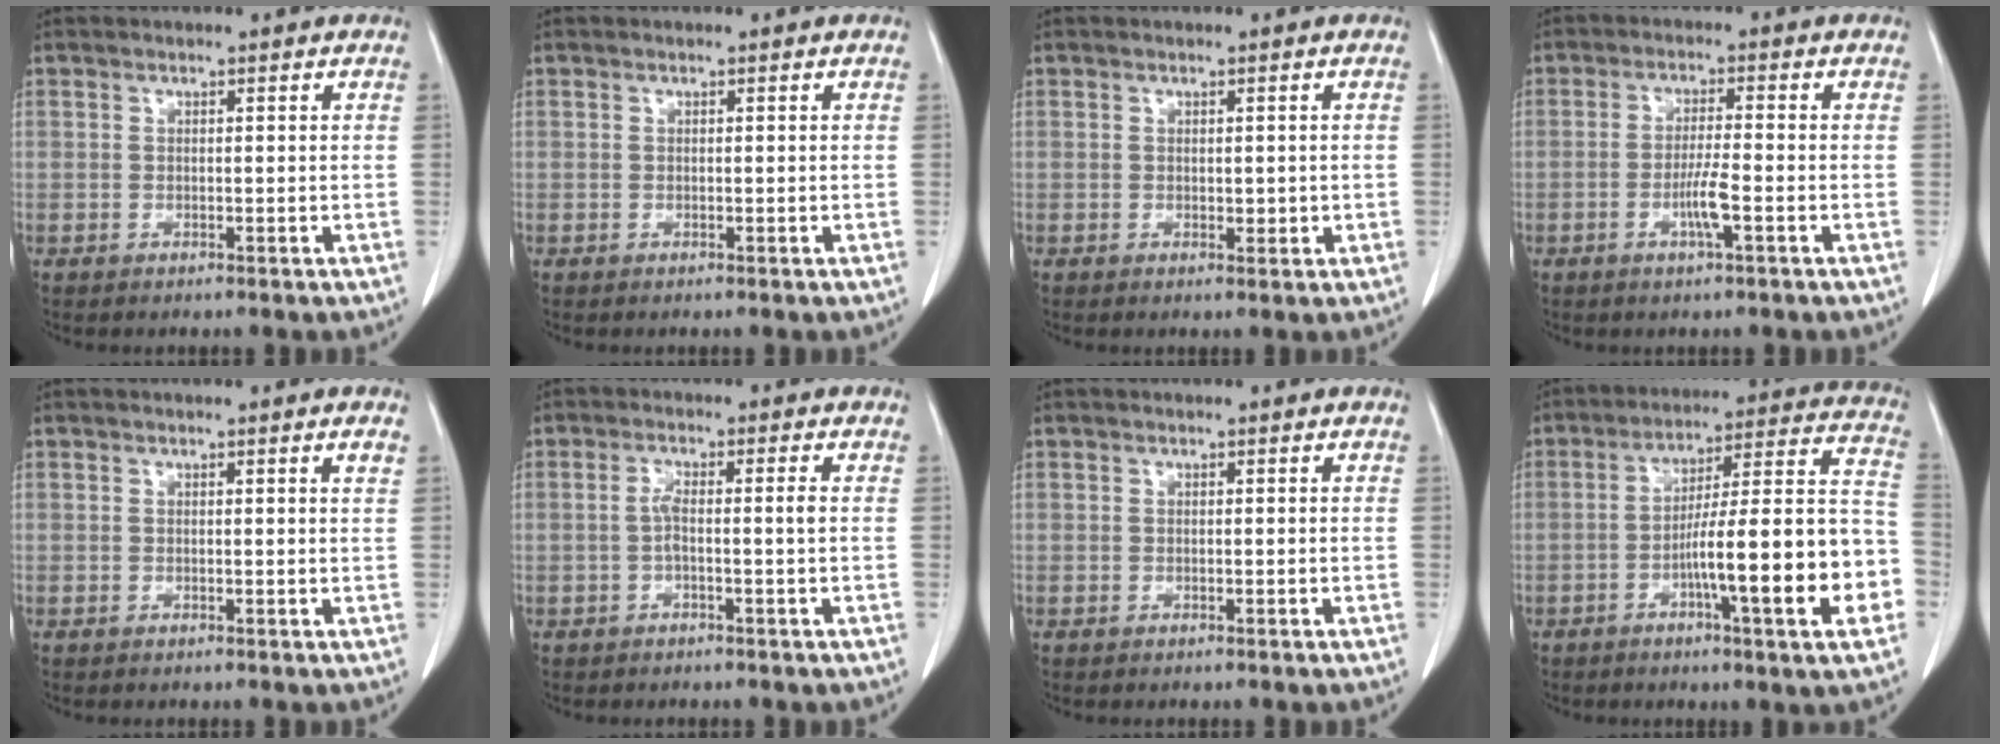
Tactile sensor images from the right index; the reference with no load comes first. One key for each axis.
{"total": 0.0}
{"total": 1.4, "fx": 0.0, "fy": 0.9, "fz": 1.2, "tx": -0.013, "ty": -0.002, "tz": 0.003}
{"total": 4.2, "fx": -1.5, "fy": 0.0, "fz": 3.9, "tx": -0.074, "ty": -0.005, "tz": -0.030}
{"total": 1.0, "fx": 0.6, "fy": -0.3, "fz": 0.7, "tx": -0.014, "ty": -0.005, "tz": 0.007}
{"total": 2.9, "fx": -0.4, "fy": 0.0, "fz": 2.9, "tx": -0.054, "ty": 0.006, "tz": -0.007}
{"total": 0.0}
{"total": 18.9, "fx": -5.8, "fy": 1.0, "fz": 18.0, "tx": -0.217, "ty": 0.020, "tz": -0.083}